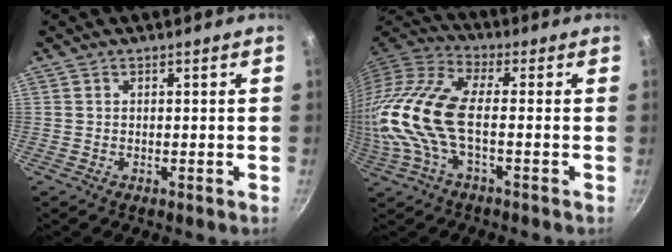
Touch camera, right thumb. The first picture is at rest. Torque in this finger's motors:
{"motor_torque": [-0.21, 1.50, 2.22, -0.55, 0.68]}